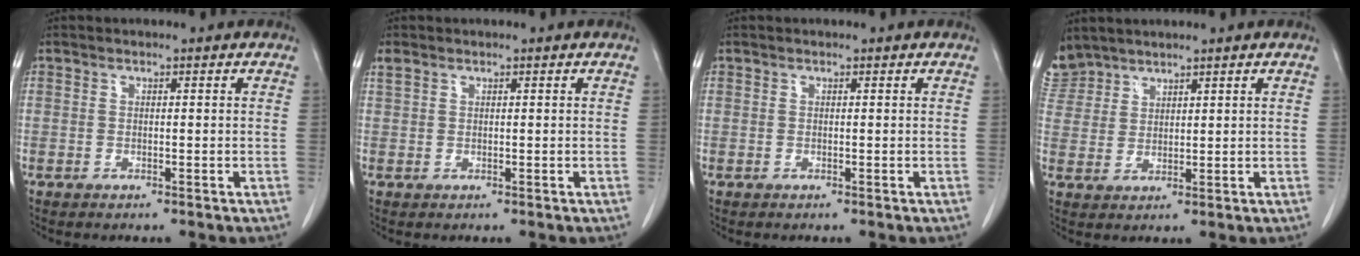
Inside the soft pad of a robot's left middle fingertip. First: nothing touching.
{"total": 0.8, "force": [0.6, 0.4, 0.3], "torque": [-0.013, 0.014, 0.017]}
{"total": 0.0}
{"total": 6.0, "force": [5.3, 2.8, 0.3], "torque": [-0.012, 0.011, 0.115]}